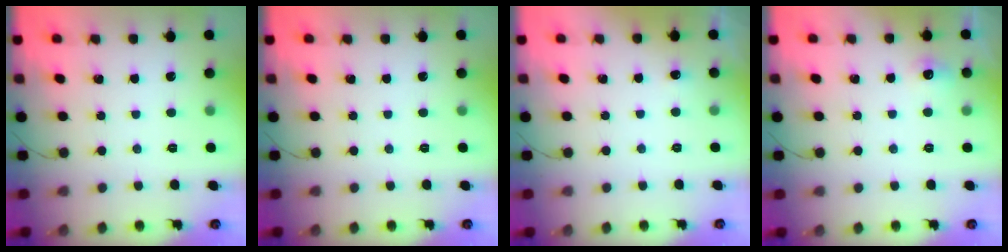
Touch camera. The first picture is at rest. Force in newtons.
{"total": 0.0}
{"total": 2.8, "press": 2.6, "slide": 1.1}
{"total": 5.7, "press": 5.5, "slide": 1.5}